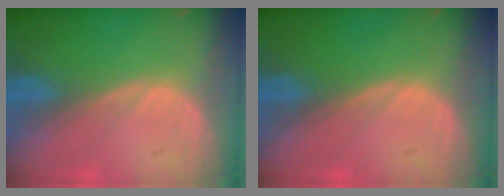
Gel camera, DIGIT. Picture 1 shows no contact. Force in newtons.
{"total": 0.0}